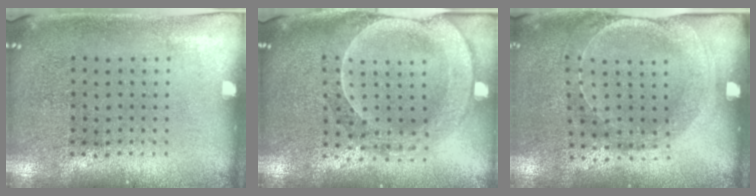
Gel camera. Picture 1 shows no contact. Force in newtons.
{"total": 2.2, "press": 2.0, "slide": 0.9}
{"total": 1.5, "press": 1.5, "slide": 0.4}